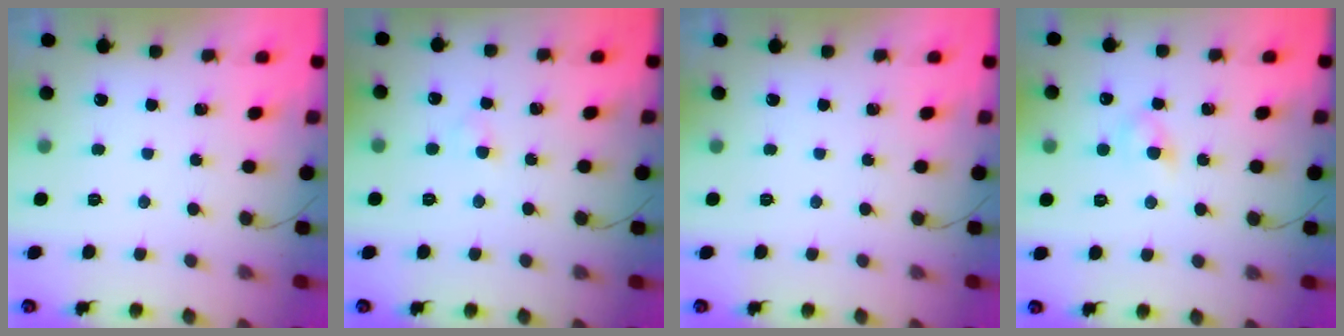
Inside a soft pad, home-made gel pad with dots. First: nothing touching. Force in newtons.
{"total": 2.4, "press": 2.2, "slide": 1.0}
{"total": 0.0}
{"total": 3.3, "press": 3.1, "slide": 1.1}